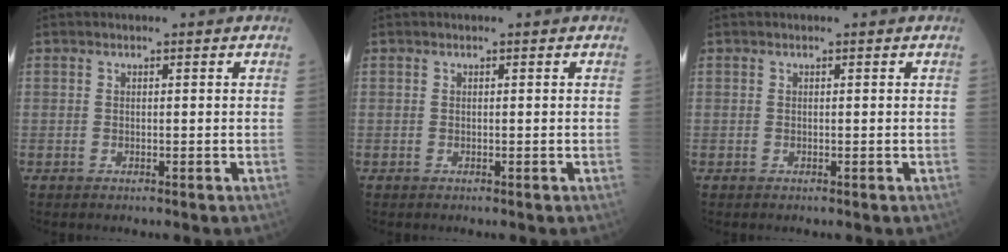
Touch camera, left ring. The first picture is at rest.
{"total": 0.0}
{"total": 0.0}